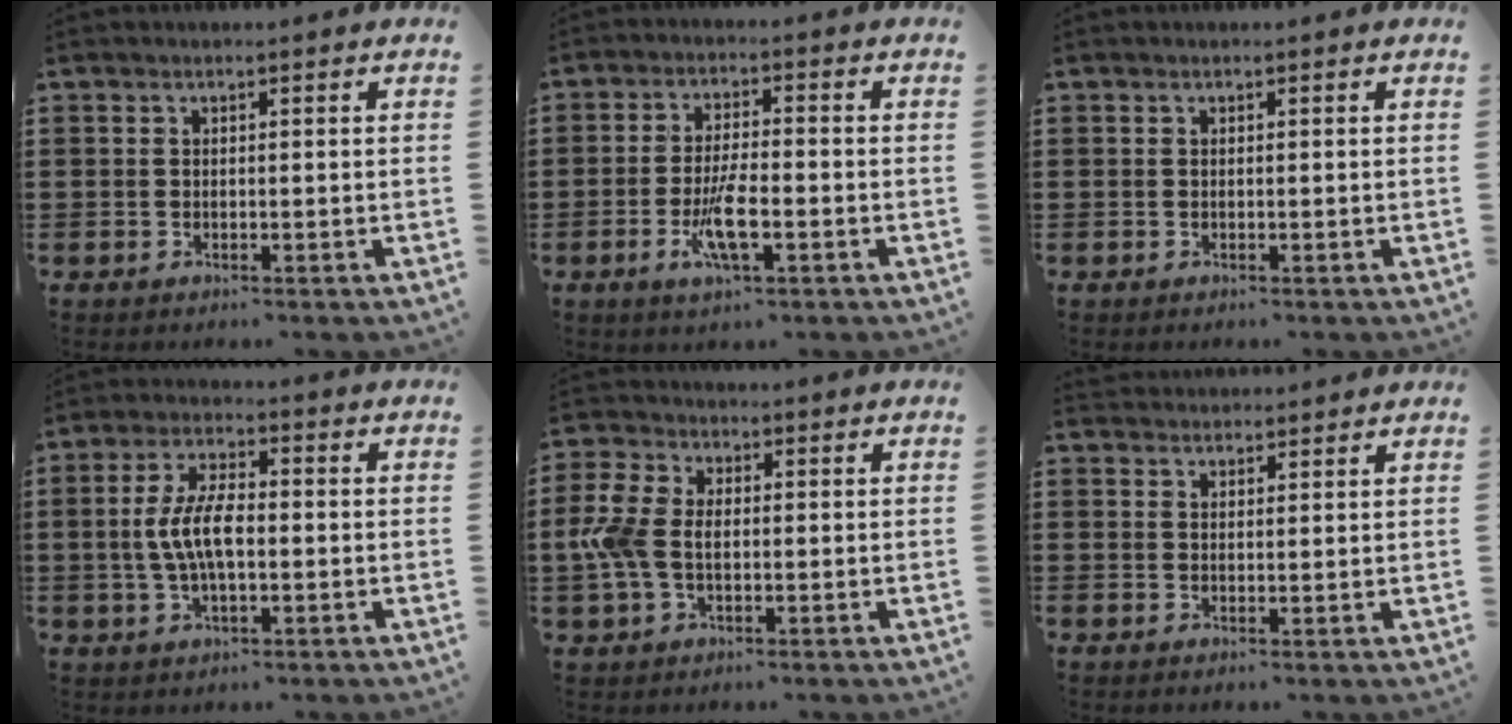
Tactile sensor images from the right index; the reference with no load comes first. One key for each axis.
{"total": 6.3, "fx": -2.3, "fy": 1.5, "fz": 5.7, "tx": -0.117, "ty": -0.012, "tz": -0.044}
{"total": 0.0}
{"total": 7.4, "fx": -0.5, "fy": 2.7, "fz": 6.9, "tx": -0.148, "ty": -0.003, "tz": -0.014}
{"total": 6.4, "fx": -0.6, "fy": 4.2, "fz": 4.8, "tx": -0.134, "ty": -0.001, "tz": -0.021}
{"total": 1.9, "fx": 1.8, "fy": -0.2, "fz": -0.5, "tx": 0.007, "ty": 0.002, "tz": 0.037}